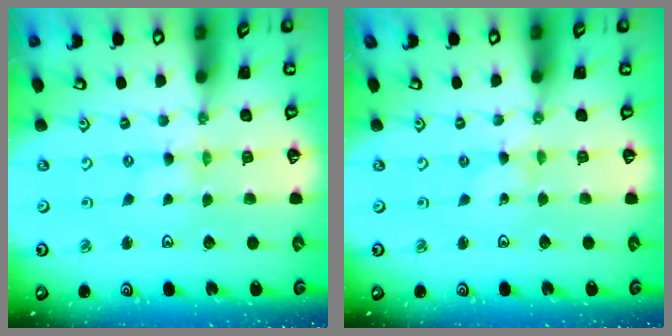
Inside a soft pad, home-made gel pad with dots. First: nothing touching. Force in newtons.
{"total": 0.0}